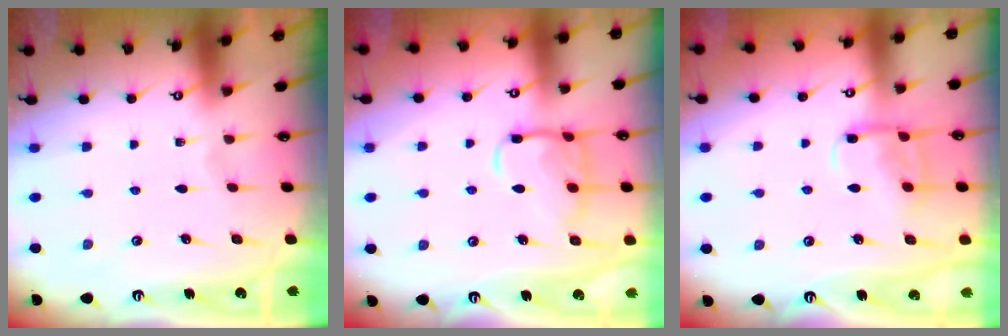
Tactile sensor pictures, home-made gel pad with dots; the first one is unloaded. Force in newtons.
{"total": 13.1, "press": 13.1, "slide": 1.1}
{"total": 9.9, "press": 9.8, "slide": 1.1}